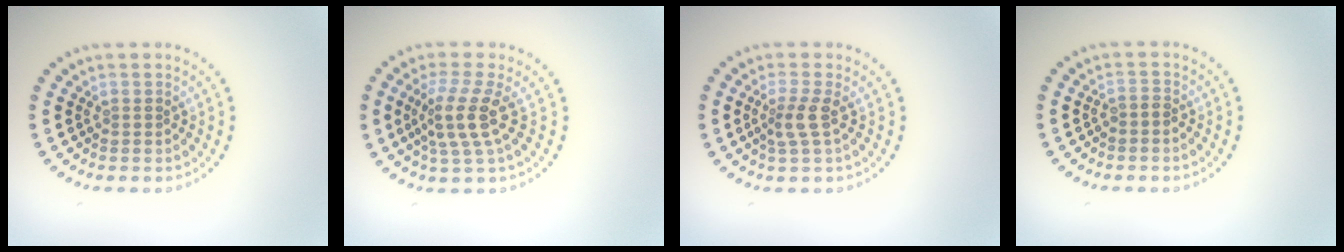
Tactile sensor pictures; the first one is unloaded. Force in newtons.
{"total": 3.5, "press": 2.8, "slide": 2.2}
{"total": 2.1, "press": 1.6, "slide": 1.3}
{"total": 0.6, "press": 0.3, "slide": 0.5}